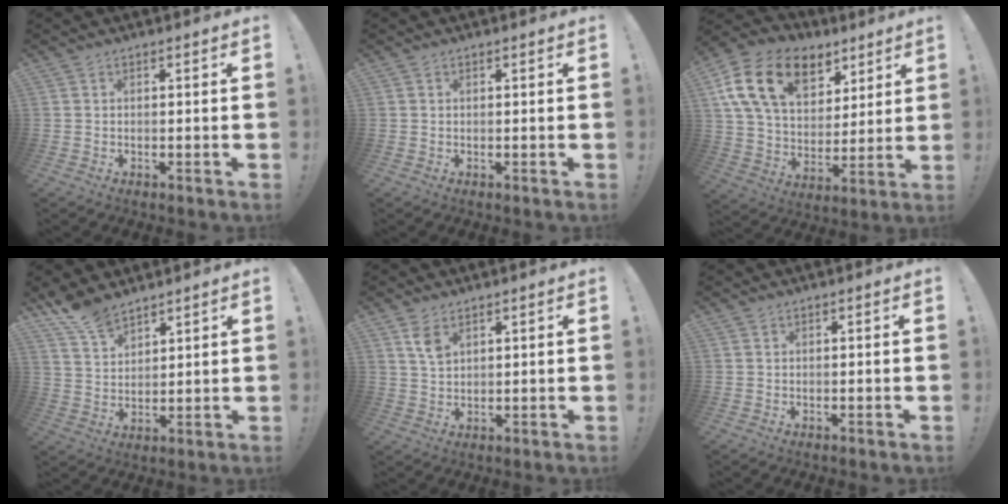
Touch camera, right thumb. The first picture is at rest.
{"total": 0.0}
{"total": 20.4, "force": [9.5, 13.6, 11.8], "torque": [-0.208, -0.034, 0.178]}
{"total": 8.7, "force": [7.3, 3.4, 3.2], "torque": [-0.068, -0.044, 0.140]}
{"total": 4.8, "force": [2.7, 2.5, 3.2], "torque": [-0.047, -0.015, 0.047]}
{"total": 0.0}